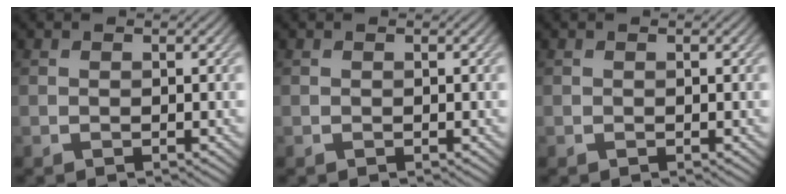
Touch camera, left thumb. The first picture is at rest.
{"total": 0.0}
{"total": 0.0}